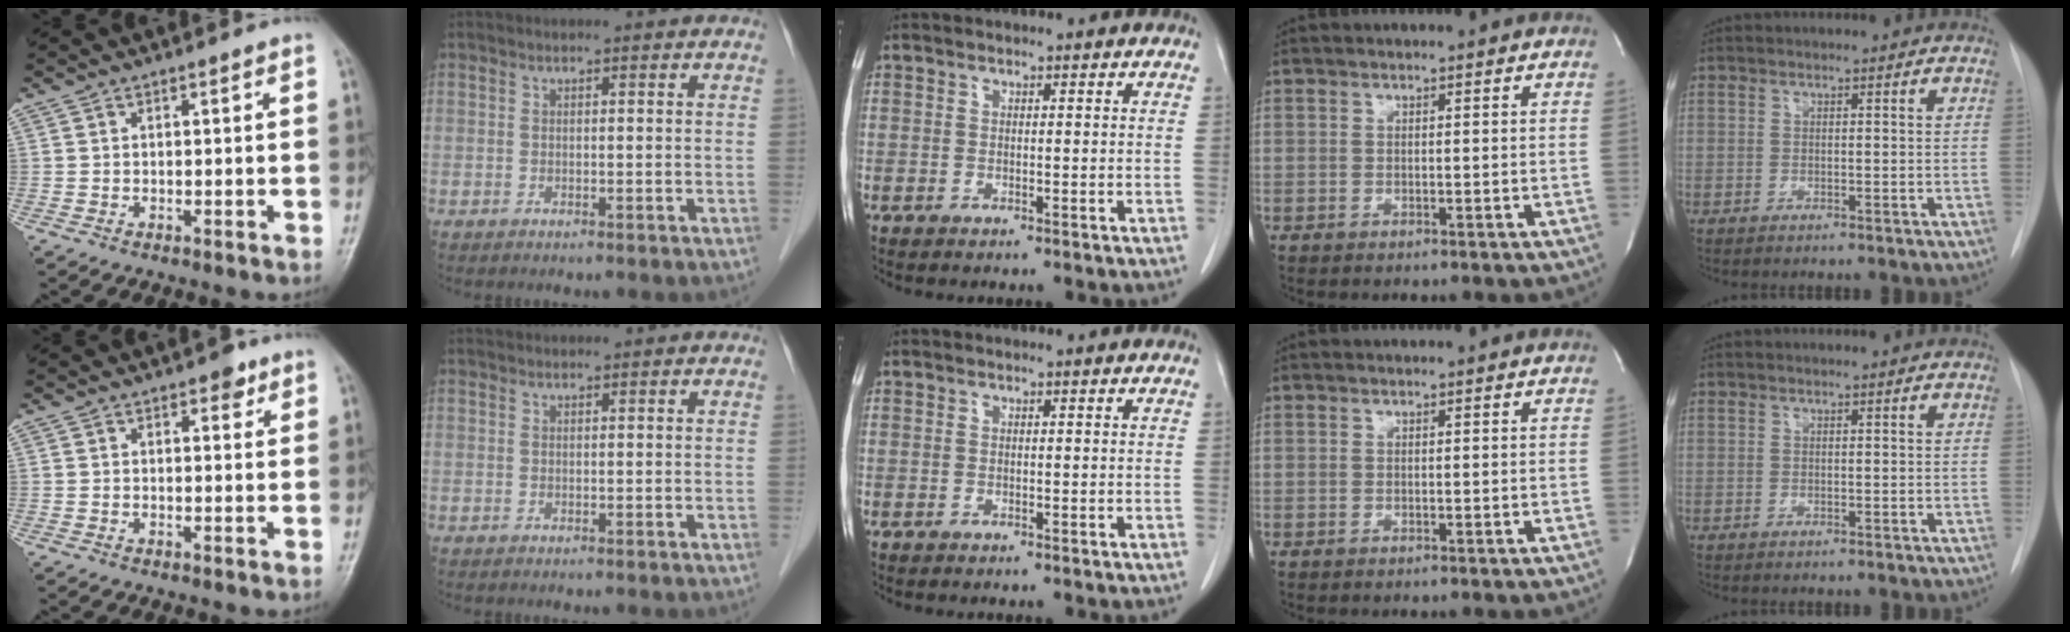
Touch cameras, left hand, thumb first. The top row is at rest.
{"thumb": {"total": 2.7, "force": [1.6, 1.5, 1.5], "torque": [-0.006, -0.005, 0.018]}, "index": {"total": 1.6, "force": [1.5, 0.2, 0.4], "torque": [-0.006, 0.028, 0.029]}}